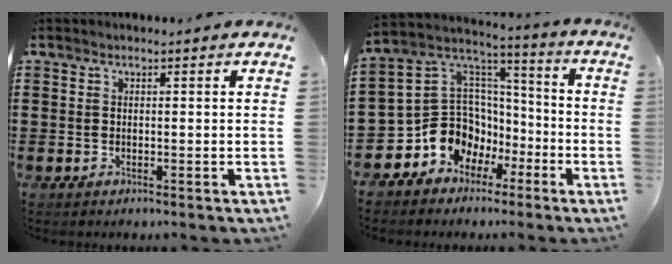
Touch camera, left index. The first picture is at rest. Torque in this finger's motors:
{"motor_torque": [1.17, 0.97, 0.46, 0.08]}